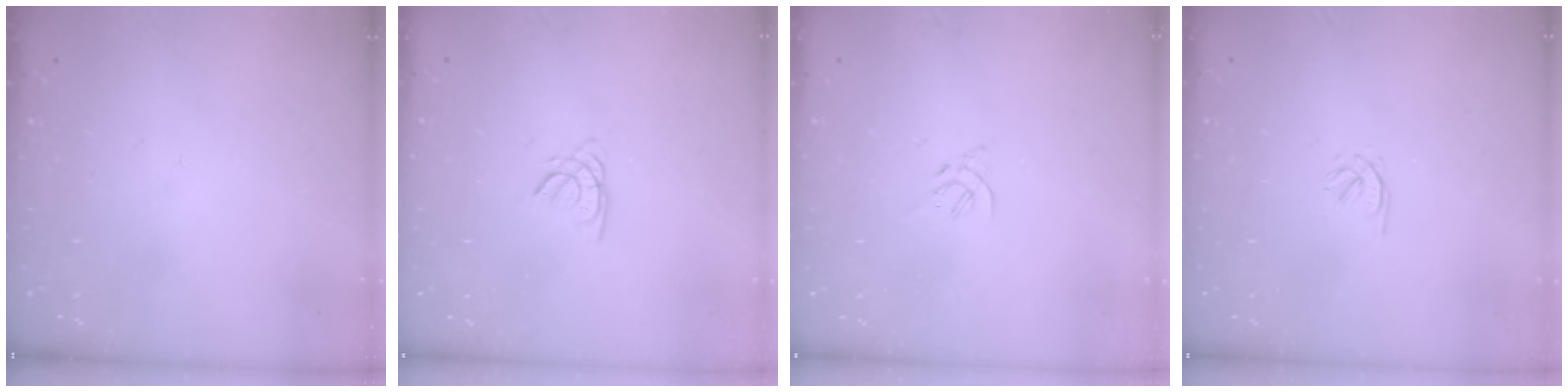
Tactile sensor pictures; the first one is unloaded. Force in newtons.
{"total": 1.7, "press": 1.7, "slide": 0.4}
{"total": 1.4, "press": 1.3, "slide": 0.5}
{"total": 0.5, "press": 0.3, "slide": 0.4}